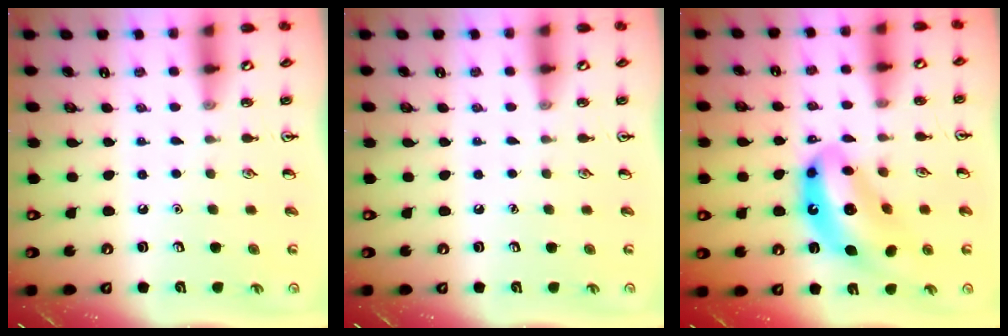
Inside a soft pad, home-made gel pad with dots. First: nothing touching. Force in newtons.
{"total": 0.0}
{"total": 13.4, "press": 12.6, "slide": 4.6}